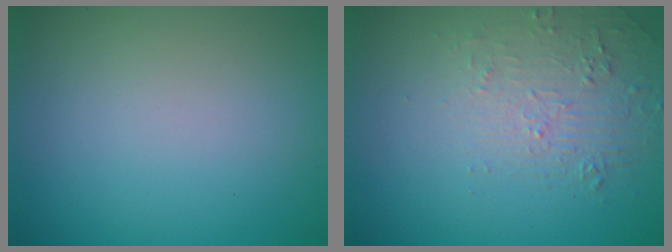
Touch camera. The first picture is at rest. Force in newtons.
{"total": 2.1, "press": 0.9, "slide": 1.9}